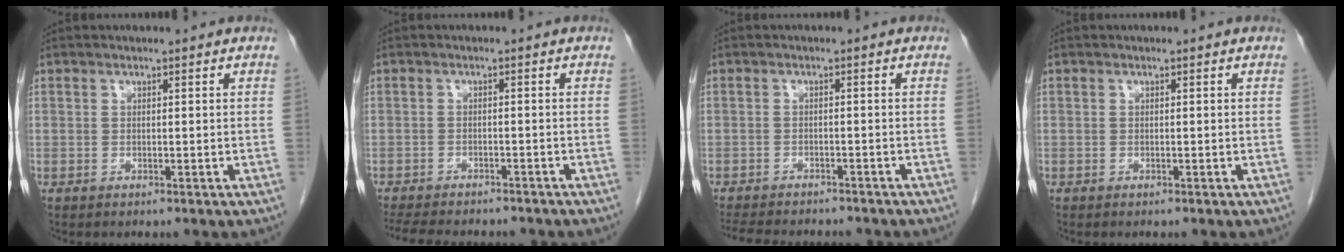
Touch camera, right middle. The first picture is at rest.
{"total": 13.4, "force": [-11.6, 3.7, 5.6], "torque": [-0.111, -0.011, -0.151]}
{"total": 12.1, "force": [-10.6, 3.3, 4.8], "torque": [-0.092, -0.007, -0.139]}
{"total": 0.0}